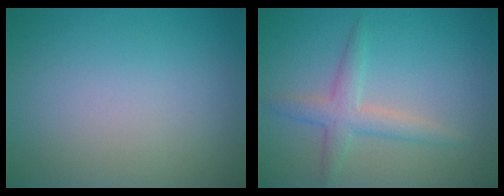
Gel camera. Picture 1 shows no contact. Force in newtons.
{"total": 2.8, "press": 2.8, "slide": 0.0}